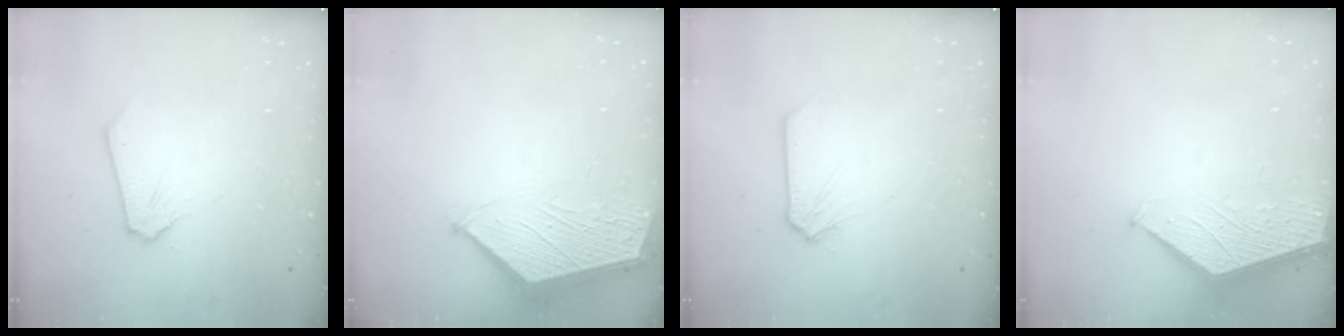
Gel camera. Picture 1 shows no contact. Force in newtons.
{"total": 2.9, "press": 2.9, "slide": 0.4}
{"total": 0.0}
{"total": 1.6, "press": 1.6, "slide": 0.2}